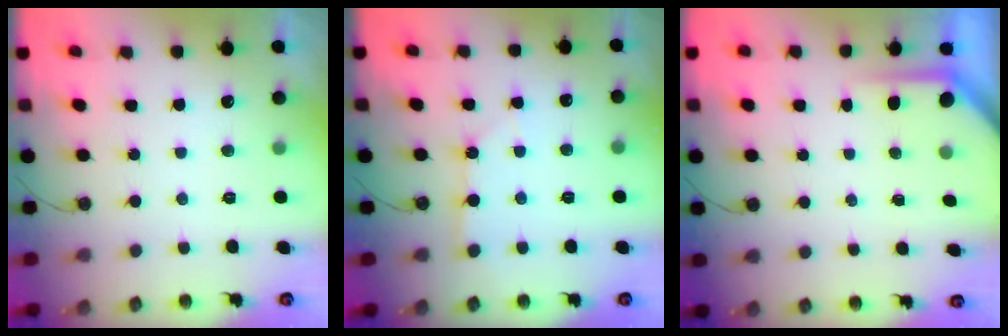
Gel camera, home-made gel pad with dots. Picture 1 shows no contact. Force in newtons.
{"total": 2.4, "press": 2.4, "slide": 0.3}
{"total": 3.8, "press": 3.8, "slide": 0.4}